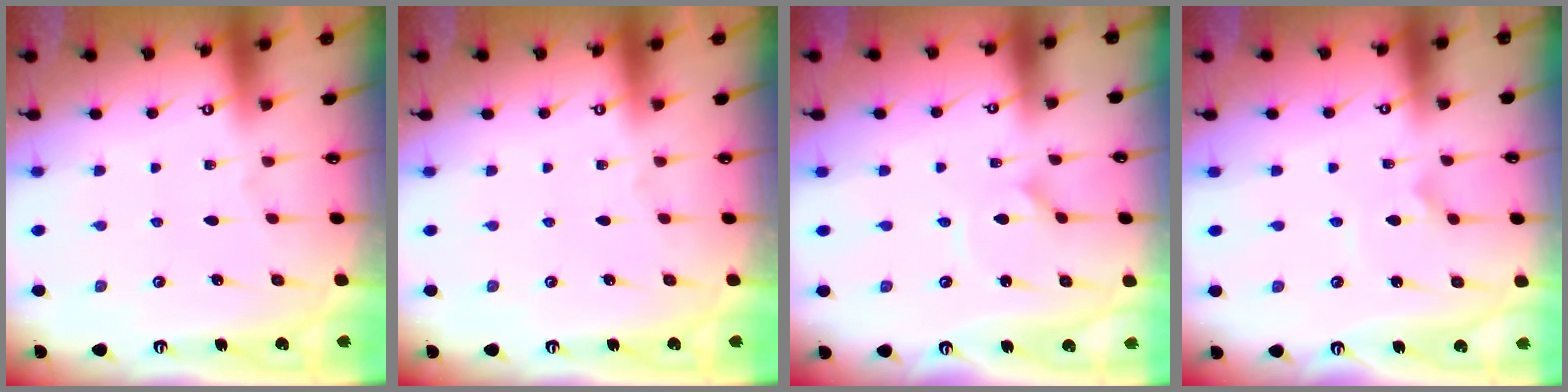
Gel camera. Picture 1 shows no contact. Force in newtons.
{"total": 0.0}
{"total": 0.9, "press": 0.9, "slide": 0.0}
{"total": 2.3, "press": 2.3, "slide": 0.0}